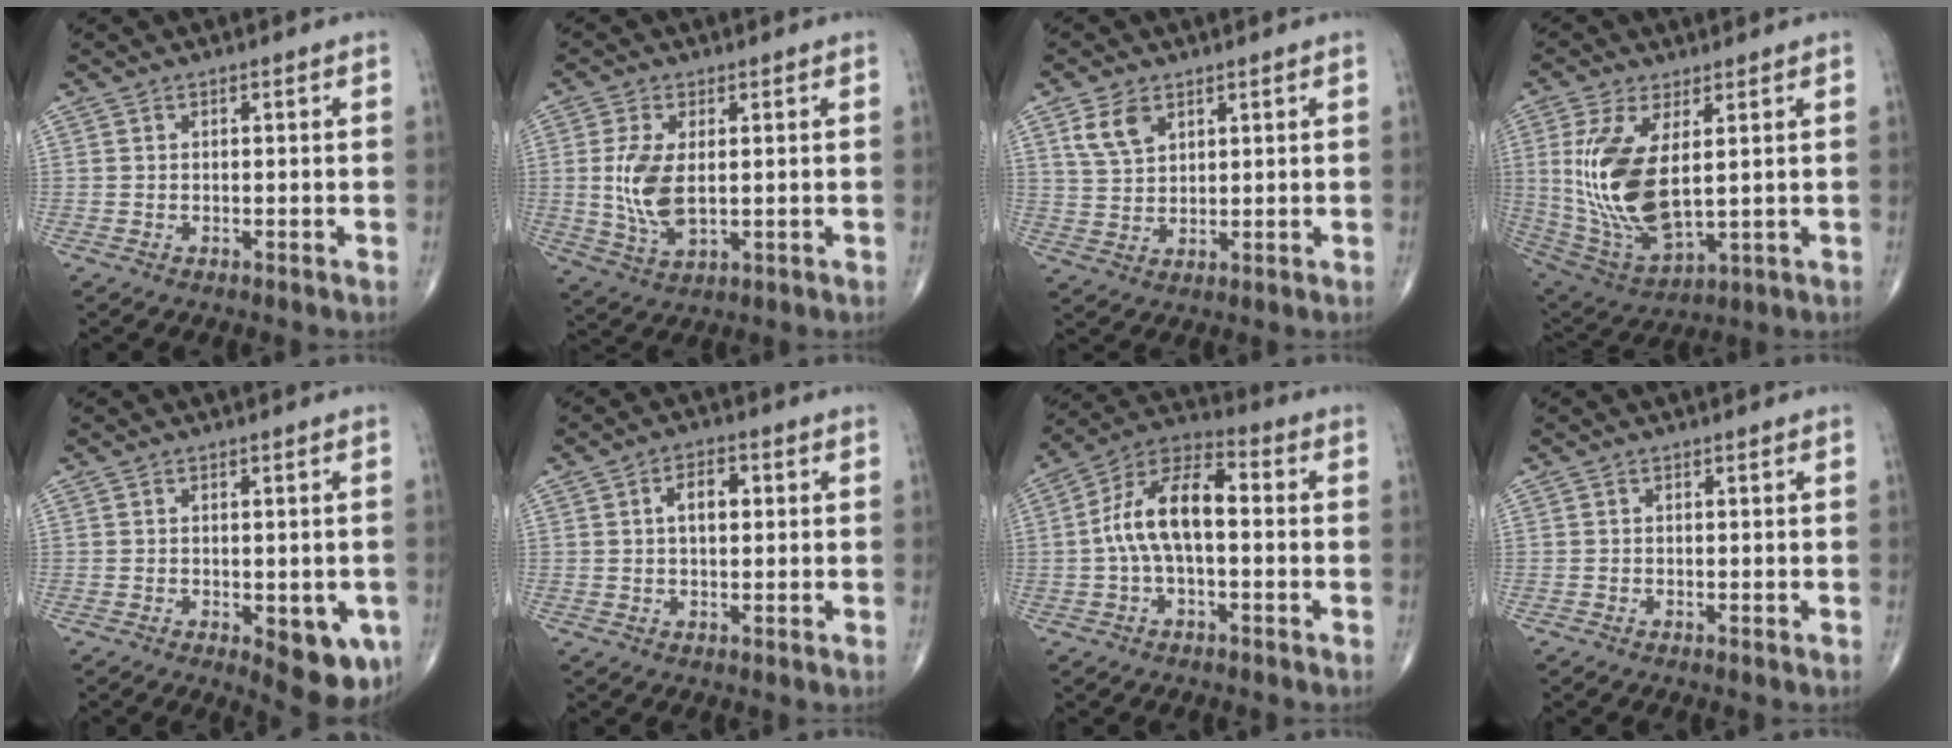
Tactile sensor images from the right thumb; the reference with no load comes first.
{"total": 8.5, "force": [0.6, 4.3, 7.4], "torque": [-0.156, -0.012, 0.019]}
{"total": 5.7, "force": [3.0, 3.5, 3.4], "torque": [-0.056, -0.010, 0.063]}
{"total": 16.4, "force": [2.4, 7.4, 14.5], "torque": [-0.301, -0.022, 0.066]}
{"total": 9.4, "force": [-2.8, 4.0, 8.0], "torque": [-0.076, -0.010, -0.027]}
{"total": 4.8, "force": [0.9, 2.7, 3.9], "torque": [-0.060, 0.008, 0.012]}
{"total": 12.5, "force": [-0.3, 6.1, 10.9], "torque": [-0.203, 0.045, -0.015]}
{"total": 0.0}